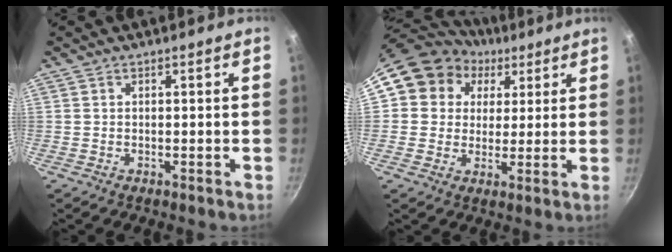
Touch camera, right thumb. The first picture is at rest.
{"total": 12.8, "force": [5.3, 10.9, 4.2], "torque": [-0.043, 0.005, 0.078]}